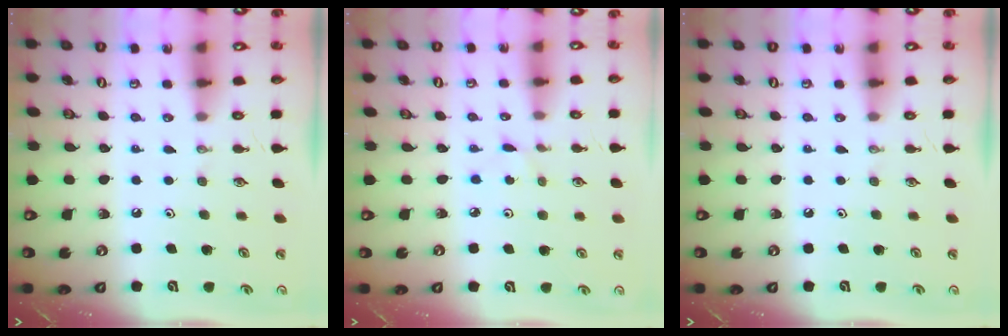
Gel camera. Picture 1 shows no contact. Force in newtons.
{"total": 1.0, "press": 1.0, "slide": 0.1}
{"total": 0.0}